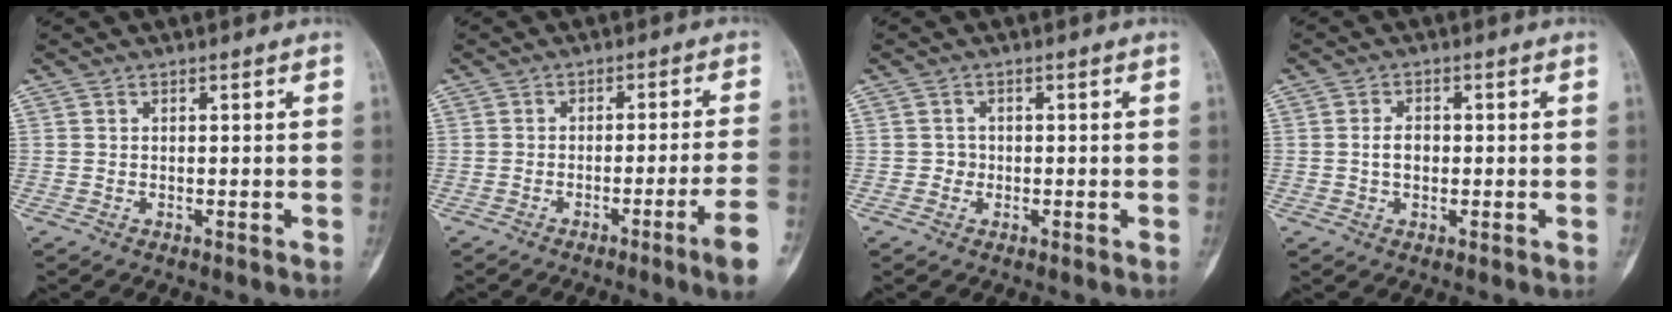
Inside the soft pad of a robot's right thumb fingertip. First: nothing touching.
{"total": 7.8, "force": [-3.9, -0.8, 6.7], "torque": [-0.097, 0.015, -0.057]}
{"total": 1.4, "force": [-0.4, 1.3, 0.2], "torque": [0.008, 0.008, -0.011]}
{"total": 2.9, "force": [-0.2, 2.0, 2.1], "torque": [-0.030, 0.008, -0.006]}